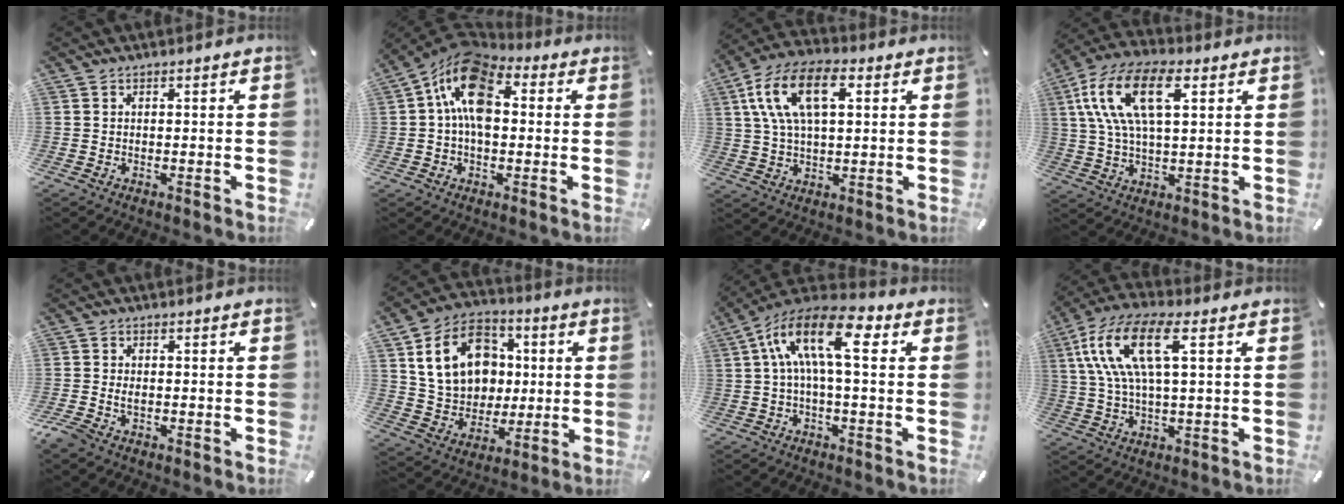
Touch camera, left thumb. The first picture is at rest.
{"total": 14.2, "force": [2.1, 8.8, 11.0], "torque": [-0.197, 0.002, 0.036]}
{"total": 14.6, "force": [4.9, 7.9, 11.3], "torque": [-0.239, 0.009, 0.084]}
{"total": 16.2, "force": [5.9, 8.0, 12.8], "torque": [-0.283, 0.009, 0.102]}
{"total": 2.7, "force": [-1.1, 1.7, 1.8], "torque": [-0.037, 0.003, -0.020]}
{"total": 17.5, "force": [3.2, 14.5, 9.2], "torque": [-0.167, 0.009, 0.066]}
{"total": 14.4, "force": [3.2, 5.9, 12.8], "torque": [-0.258, -0.015, 0.053]}
{"total": 14.2, "force": [4.9, 5.2, 12.3], "torque": [-0.264, 0.002, 0.085]}